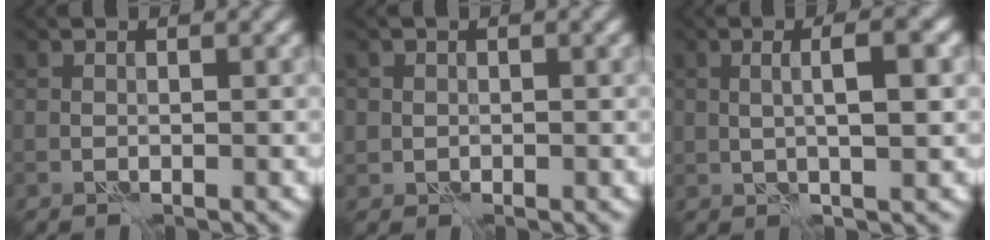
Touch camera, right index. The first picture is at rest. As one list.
[{"total": 0.9, "force": [0.0, 0.9, 0.1], "torque": [0.008, -0.003, -0.002]}, {"total": 3.7, "force": [0.4, 0.7, 3.6], "torque": [-0.063, 0.004, 0.007]}]